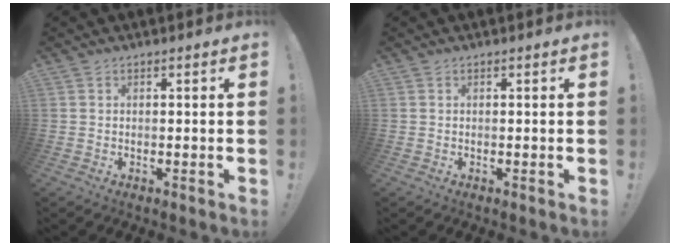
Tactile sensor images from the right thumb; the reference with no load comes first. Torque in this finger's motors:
{"motor_torque": [0.00, 0.00, 0.21, -0.20, 0.05]}